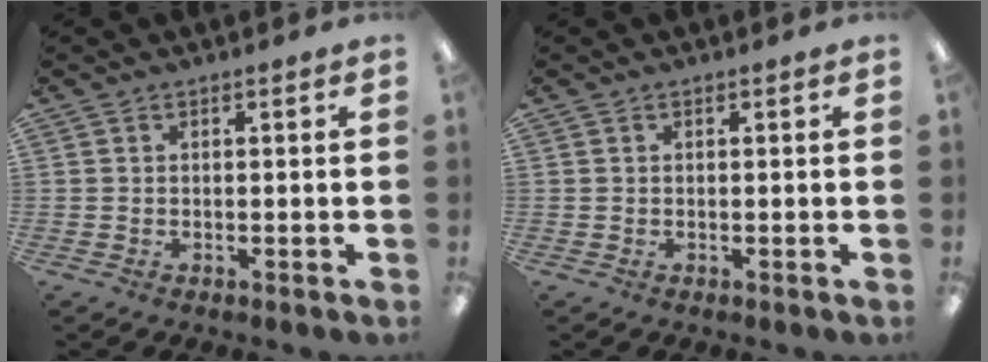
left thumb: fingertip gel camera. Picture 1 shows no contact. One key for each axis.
{"total": 0.0}